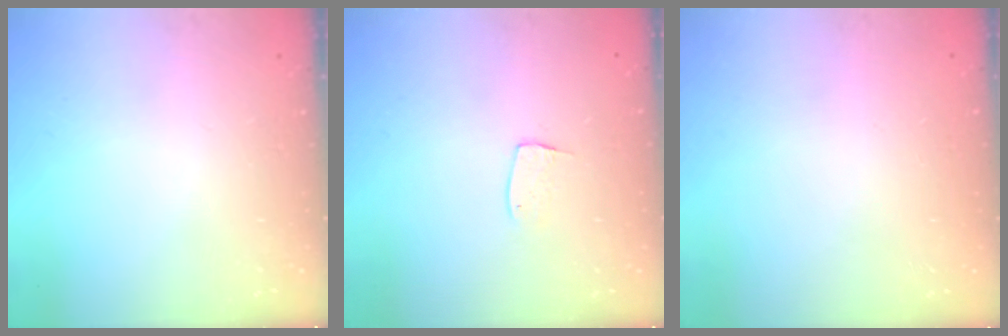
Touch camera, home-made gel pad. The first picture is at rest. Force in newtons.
{"total": 5.2, "press": 5.2, "slide": 0.3}
{"total": 0.0}